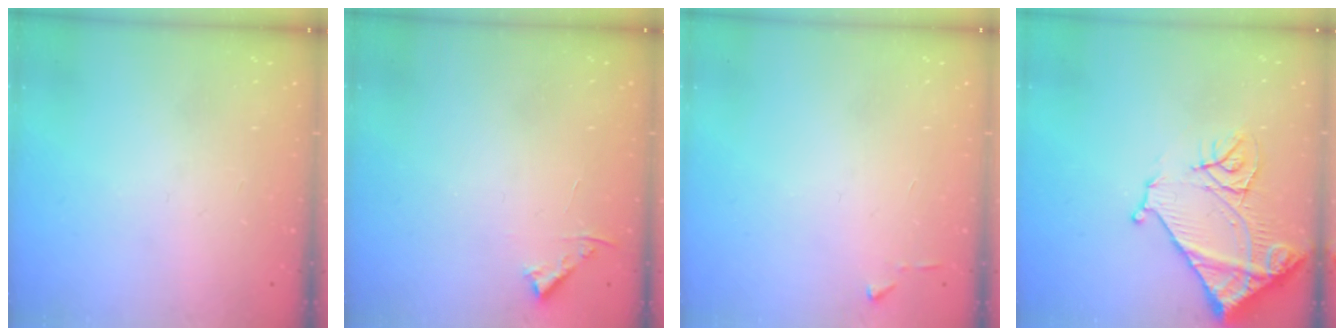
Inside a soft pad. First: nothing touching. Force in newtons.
{"total": 3.8, "press": 3.8, "slide": 0.6}
{"total": 3.9, "press": 3.9, "slide": 0.5}
{"total": 14.4, "press": 14.3, "slide": 1.7}